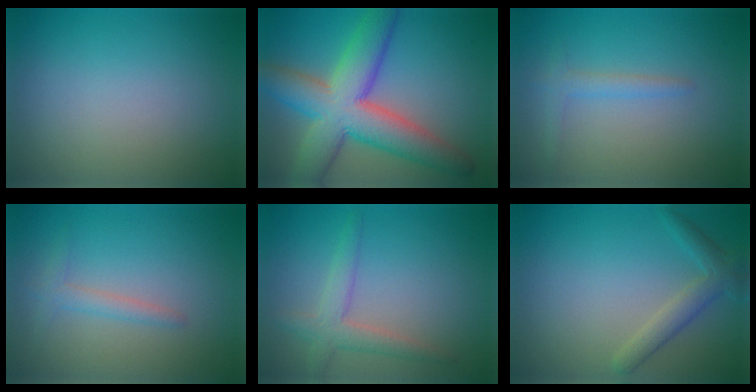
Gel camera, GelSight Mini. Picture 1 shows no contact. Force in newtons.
{"total": 10.2, "press": 10.2, "slide": 0.6}
{"total": 1.4, "press": 1.4, "slide": 0.2}
{"total": 1.6, "press": 1.6, "slide": 0.1}
{"total": 2.8, "press": 2.8, "slide": 0.2}
{"total": 2.6, "press": 2.6, "slide": 0.1}